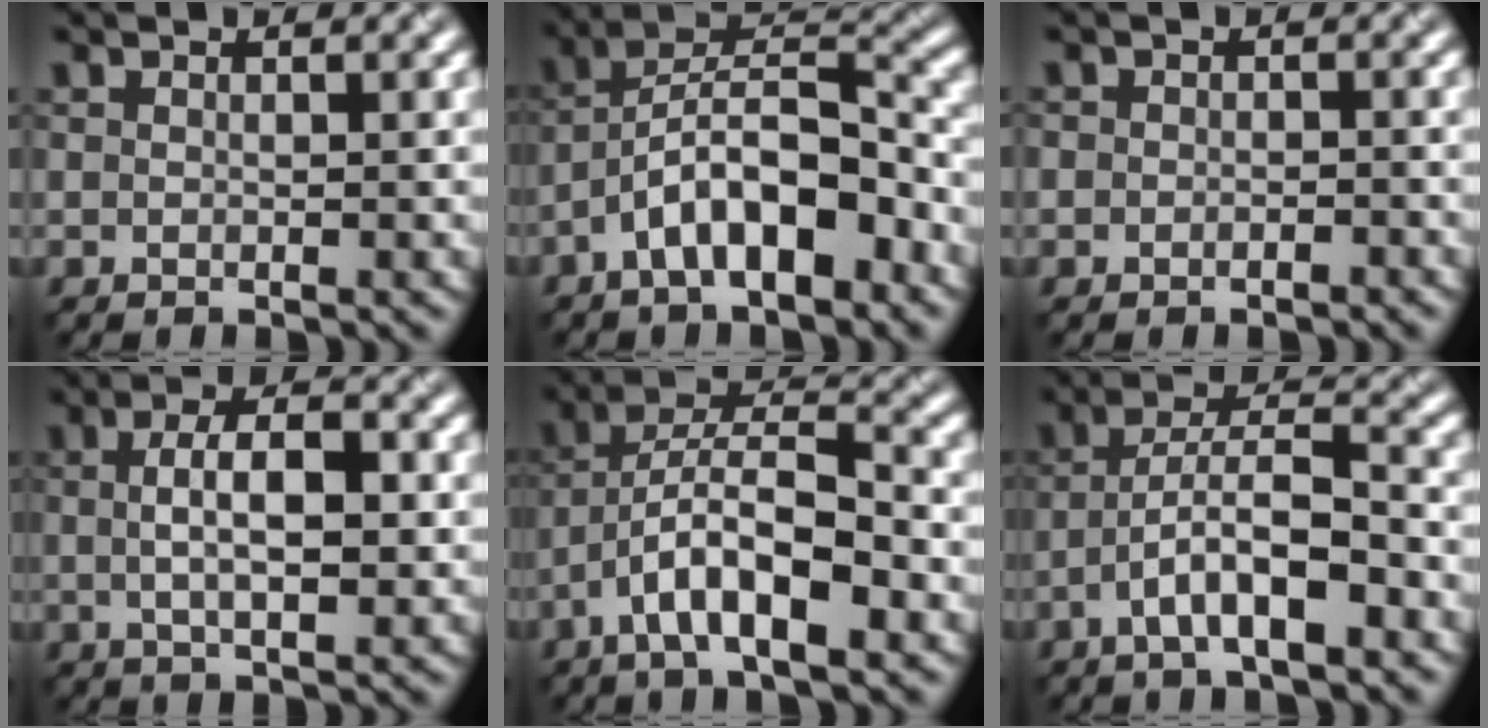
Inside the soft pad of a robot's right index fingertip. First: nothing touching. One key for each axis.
{"total": 8.4, "fx": -4.7, "fy": 2.8, "fz": 6.4, "tx": -0.109, "ty": 0.033, "tz": -0.075}
{"total": 1.2, "fx": -1.2, "fy": -0.1, "fz": -0.1, "tx": -0.005, "ty": 0.004, "tz": -0.009}
{"total": 4.4, "fx": -0.2, "fy": 1.2, "fz": 4.2, "tx": -0.074, "ty": 0.013, "tz": 0.005}
{"total": 7.8, "fx": -4.0, "fy": 2.2, "fz": 6.3, "tx": -0.112, "ty": 0.026, "tz": -0.064}
{"total": 5.9, "fx": -3.2, "fy": 1.3, "fz": 4.7, "tx": -0.088, "ty": 0.020, "tz": -0.045}